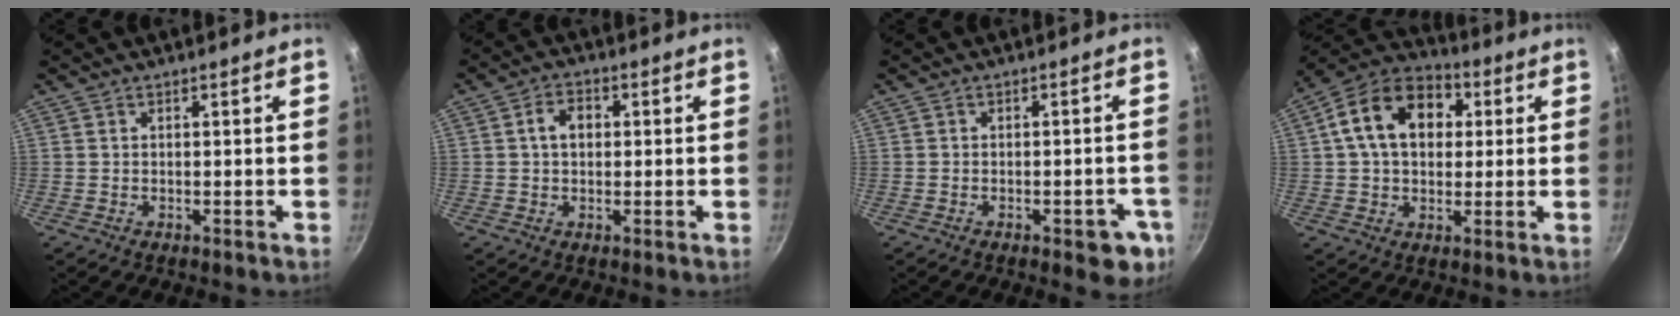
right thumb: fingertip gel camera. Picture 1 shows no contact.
{"total": 4.7, "force": [0.6, 3.5, 3.1], "torque": [-0.035, 0.010, 0.003]}
{"total": 7.1, "force": [-3.0, 3.2, 5.6], "torque": [-0.041, 0.016, -0.032]}
{"total": 16.3, "force": [3.5, 11.7, 10.8], "torque": [-0.154, 0.023, 0.040]}